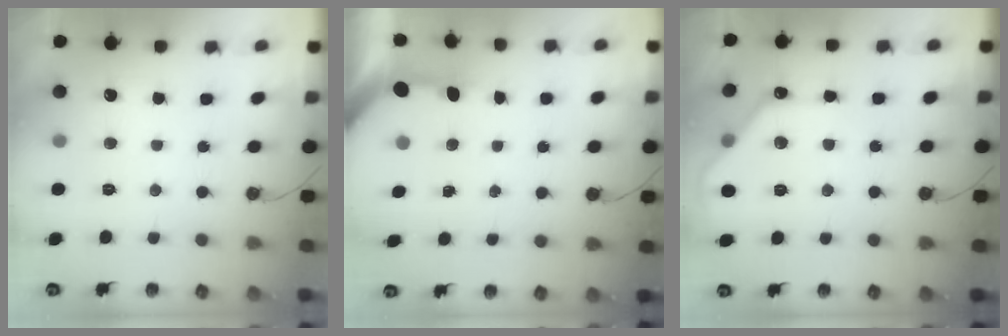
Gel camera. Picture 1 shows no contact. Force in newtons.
{"total": 3.4, "press": 3.4, "slide": 0.4}
{"total": 10.9, "press": 10.9, "slide": 0.7}